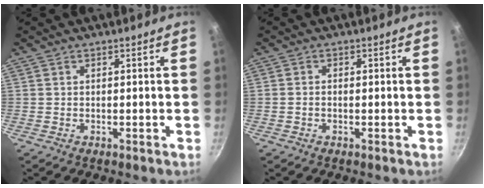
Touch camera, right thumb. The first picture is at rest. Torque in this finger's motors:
{"motor_torque": [-0.47, -0.12, -0.28, -0.12, 0.08]}